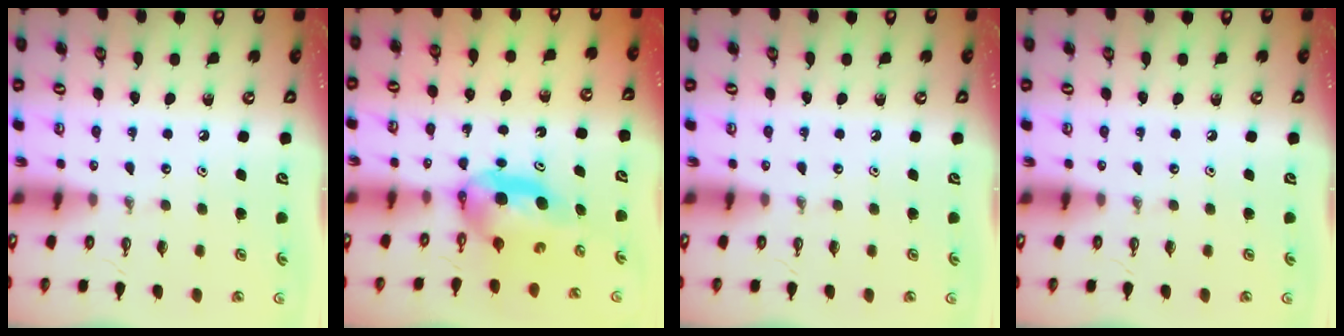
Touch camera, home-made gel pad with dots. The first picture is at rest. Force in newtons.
{"total": 9.1, "press": 4.7, "slide": 7.8}
{"total": 0.0}
{"total": 0.0}